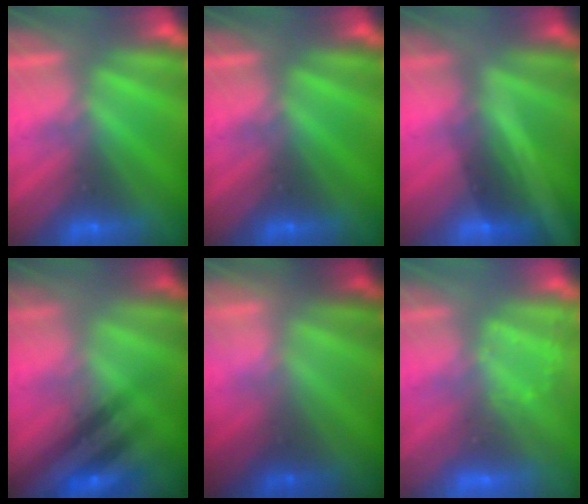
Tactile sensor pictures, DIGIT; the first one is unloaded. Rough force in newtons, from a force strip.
{"total": 0.0}
{"total": 2.1}
{"total": 2.8}
{"total": 2.4}
{"total": 3.2}